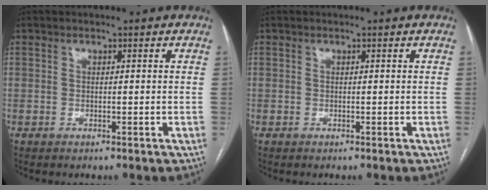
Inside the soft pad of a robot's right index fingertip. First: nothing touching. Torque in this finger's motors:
{"motor_torque": [0.00, 0.00, 0.00, 0.00]}